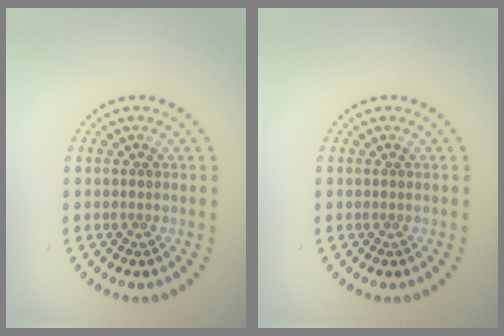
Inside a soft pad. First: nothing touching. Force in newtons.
{"total": 0.0}